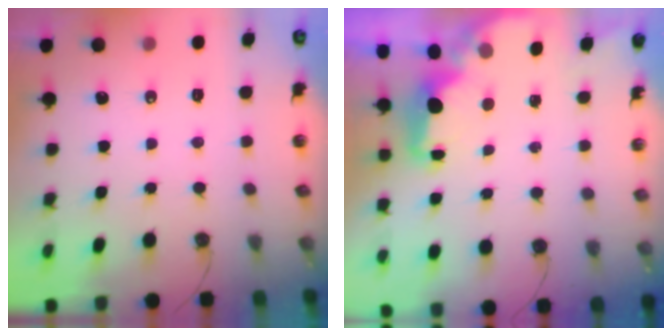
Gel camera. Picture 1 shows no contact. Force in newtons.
{"total": 2.4, "press": 2.2, "slide": 0.7}